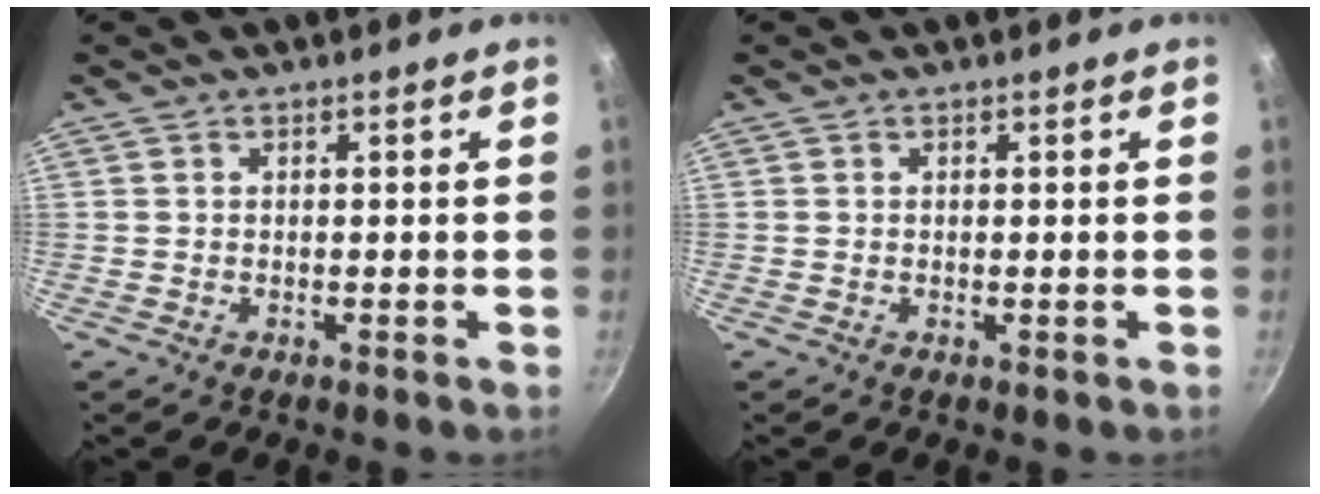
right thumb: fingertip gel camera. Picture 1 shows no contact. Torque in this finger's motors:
{"motor_torque": [0.17, 0.08, 0.10, 0.03, 0.00]}